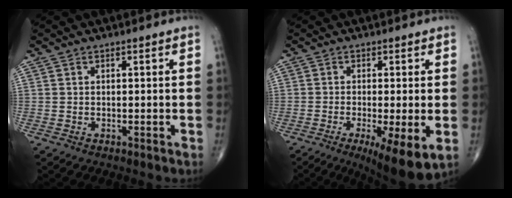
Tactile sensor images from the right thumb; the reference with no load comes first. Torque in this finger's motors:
{"motor_torque": [-0.26, 0.91, -0.09, -0.34, 0.06]}